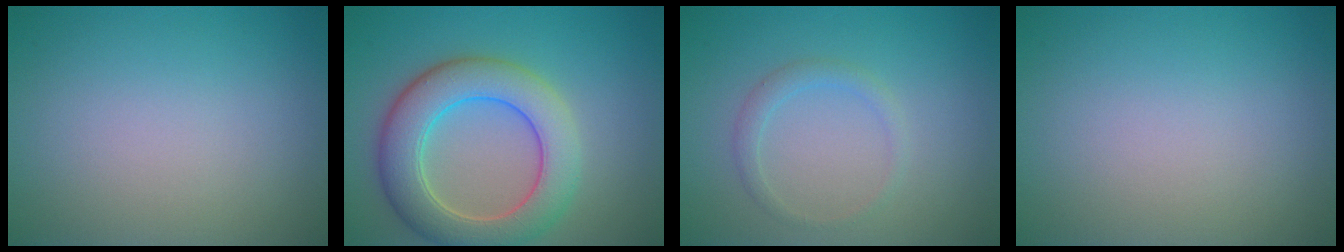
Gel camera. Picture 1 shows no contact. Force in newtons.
{"total": 7.2, "press": 7.2, "slide": 0.6}
{"total": 1.4, "press": 1.4, "slide": 0.1}
{"total": 0.0}